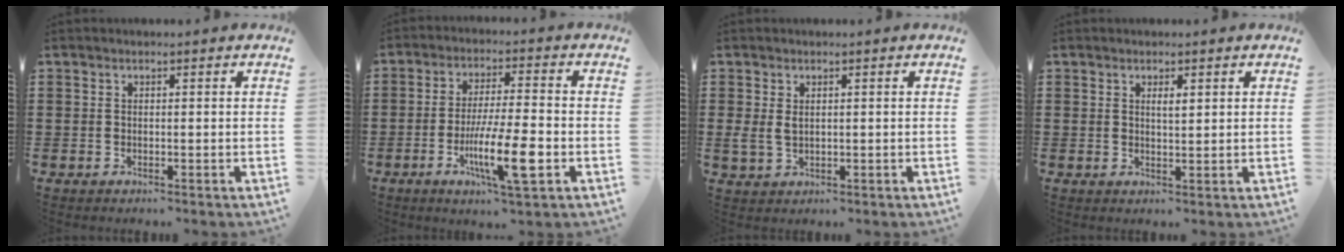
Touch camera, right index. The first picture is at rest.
{"total": 10.9, "force": [-3.7, 2.0, 10.1], "torque": [-0.193, -0.014, -0.067]}
{"total": 2.2, "force": [0.6, 1.5, 1.5], "torque": [-0.042, 0.004, 0.007]}
{"total": 1.4, "force": [0.7, 0.4, 1.2], "torque": [-0.024, 0.004, 0.010]}